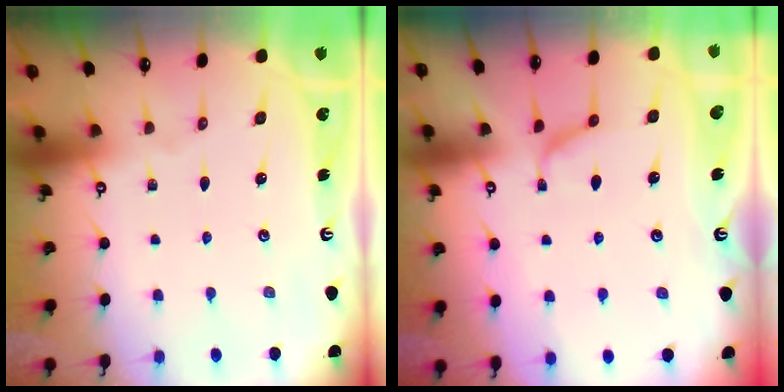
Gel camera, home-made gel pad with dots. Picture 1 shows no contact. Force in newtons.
{"total": 2.3, "press": 2.0, "slide": 1.1}